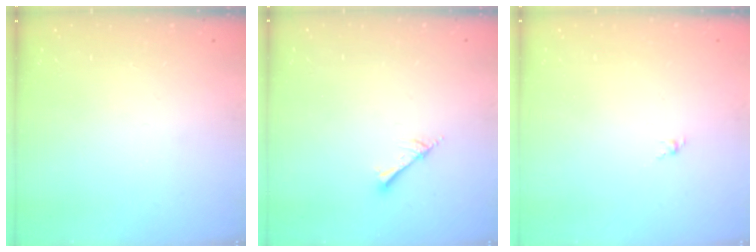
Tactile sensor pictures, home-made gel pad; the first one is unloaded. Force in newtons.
{"total": 2.0, "press": 2.0, "slide": 0.2}
{"total": 1.4, "press": 1.2, "slide": 0.6}